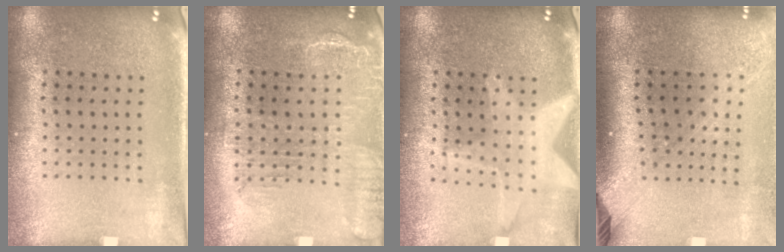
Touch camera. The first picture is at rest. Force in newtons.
{"total": 1.7, "press": 1.4, "slide": 1.0}
{"total": 1.3, "press": 1.2, "slide": 0.3}
{"total": 2.3, "press": 1.7, "slide": 1.6}